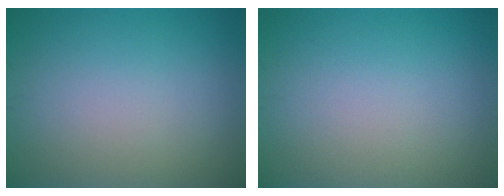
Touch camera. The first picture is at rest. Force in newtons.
{"total": 0.0}